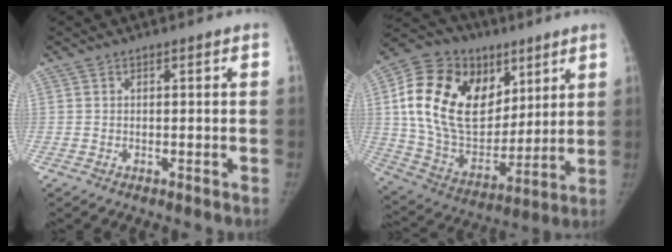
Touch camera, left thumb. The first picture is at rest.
{"total": 27.1, "force": [9.6, 18.5, 17.3], "torque": [-0.296, -0.004, 0.177]}